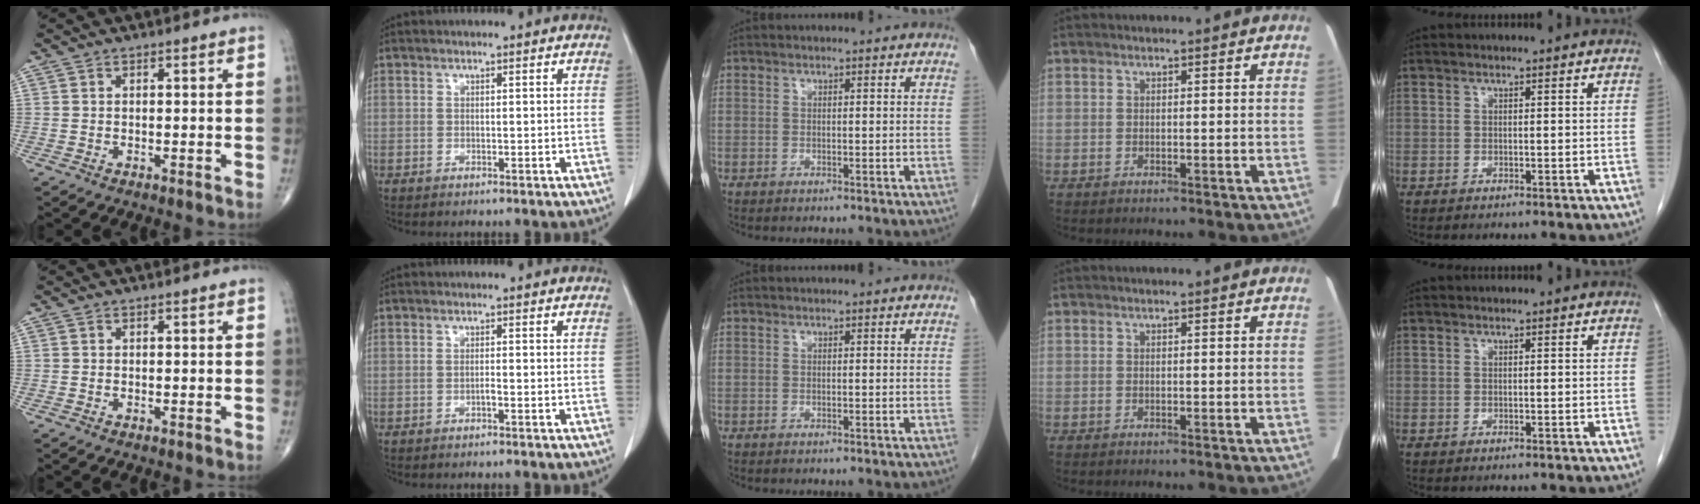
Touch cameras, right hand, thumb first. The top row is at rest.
{"index": {"total": 0.7, "force": [-0.4, 0.0, 0.5], "torque": [-0.011, 0.001, -0.008]}}